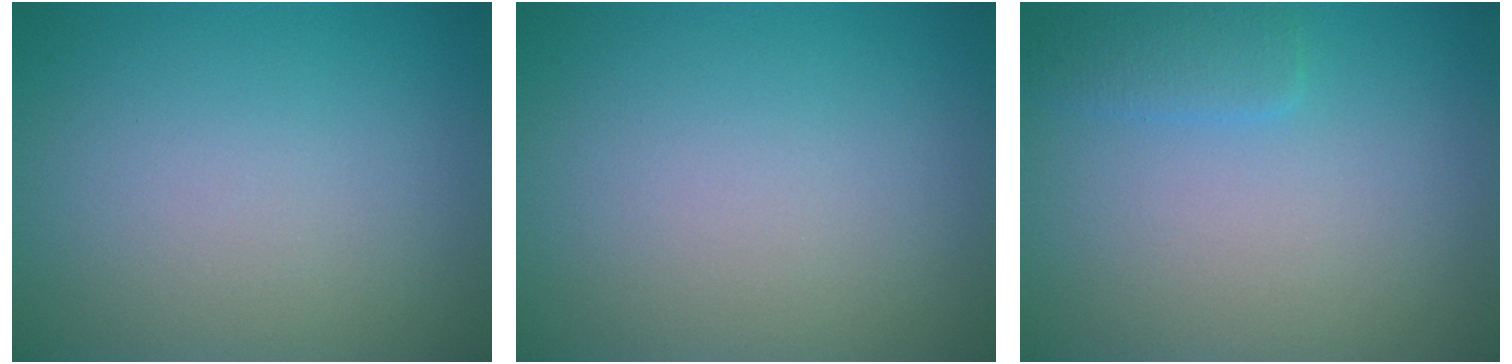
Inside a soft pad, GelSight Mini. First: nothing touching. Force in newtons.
{"total": 0.0}
{"total": 1.6, "press": 1.6, "slide": 0.0}